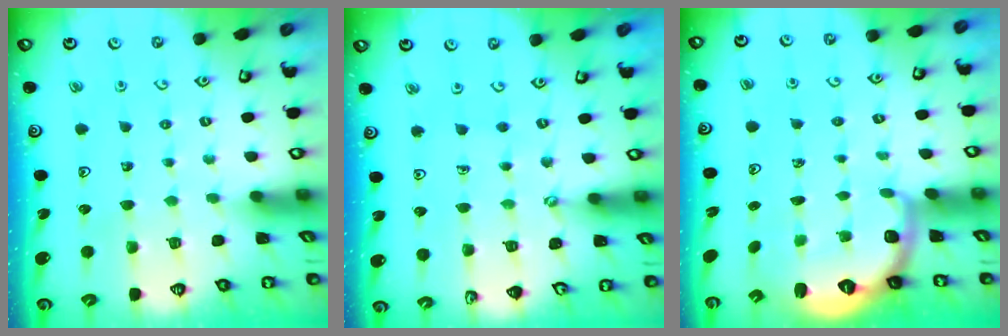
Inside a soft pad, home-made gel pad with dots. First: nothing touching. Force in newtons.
{"total": 1.1, "press": 1.1, "slide": 0.1}
{"total": 2.6, "press": 1.6, "slide": 2.1}